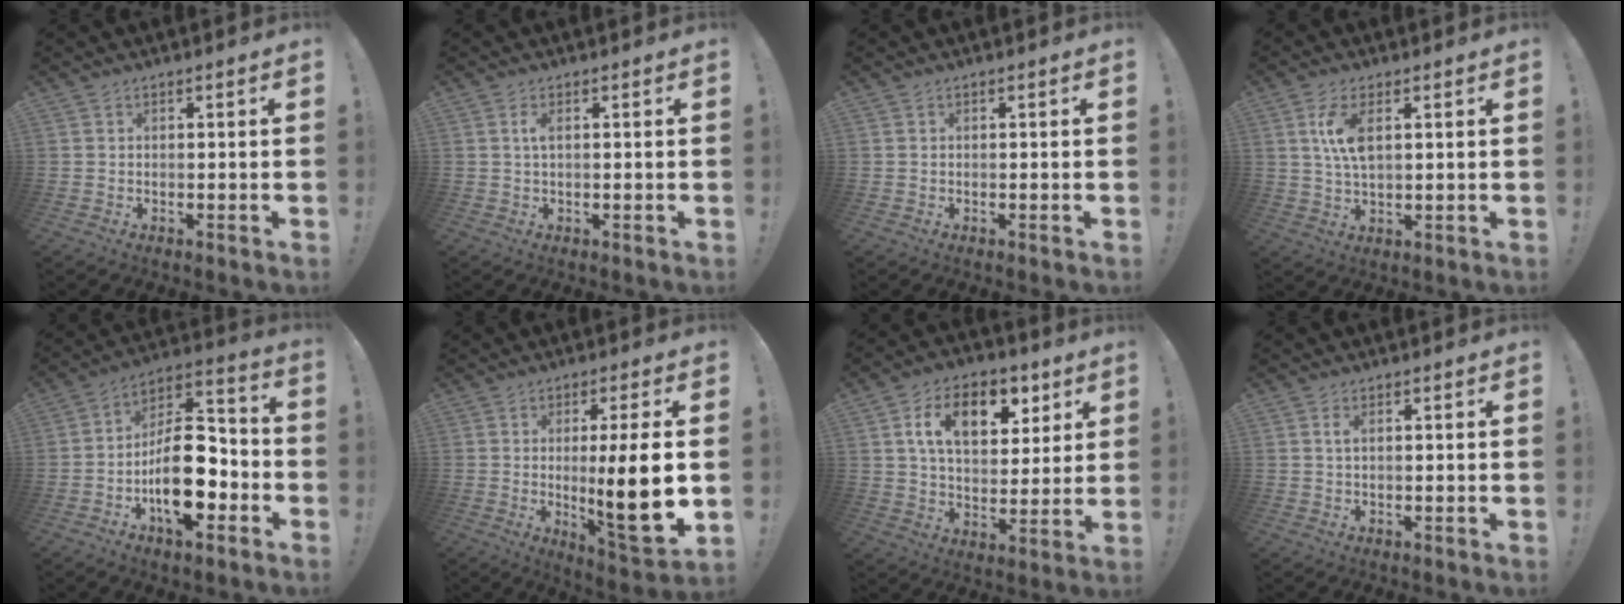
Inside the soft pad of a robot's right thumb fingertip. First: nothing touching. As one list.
[{"total": 2.1, "force": [0.3, 0.4, 2.0], "torque": [-0.033, 0.000, 0.003]}, {"total": 0.0}, {"total": 7.9, "force": [2.3, 3.2, 6.8], "torque": [-0.131, -0.005, 0.034]}, {"total": 20.0, "force": [-6.2, 10.3, 16.0], "torque": [-0.269, 0.044, -0.091]}, {"total": 15.4, "force": [-0.4, 1.9, 15.3], "torque": [-0.226, -0.016, -0.008]}, {"total": 15.5, "force": [6.6, 9.5, 10.4], "torque": [-0.153, -0.018, 0.114]}, {"total": 1.4, "force": [0.4, 0.2, 1.3], "torque": [-0.021, -0.001, 0.005]}]